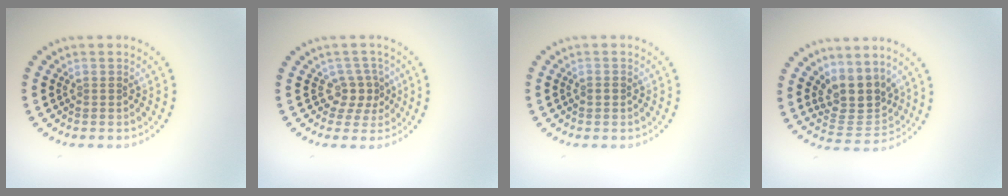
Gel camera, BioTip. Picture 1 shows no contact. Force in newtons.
{"total": 2.4, "press": 1.8, "slide": 1.7}
{"total": 0.9, "press": 0.9, "slide": 0.1}
{"total": 4.1, "press": 3.4, "slide": 2.3}